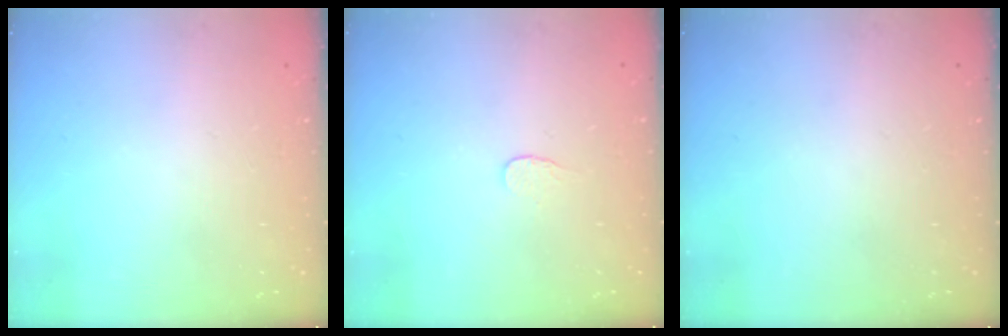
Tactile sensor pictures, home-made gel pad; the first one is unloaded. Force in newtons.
{"total": 3.3, "press": 3.3, "slide": 0.4}
{"total": 0.0}